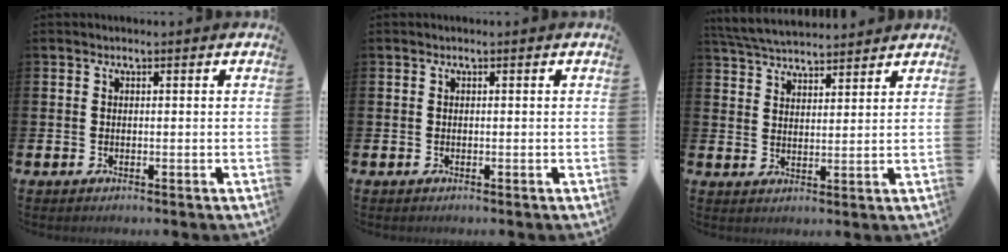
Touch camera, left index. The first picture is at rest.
{"total": 0.0}
{"total": 5.2, "force": [5.1, 0.7, 0.7], "torque": [-0.035, -0.024, 0.094]}